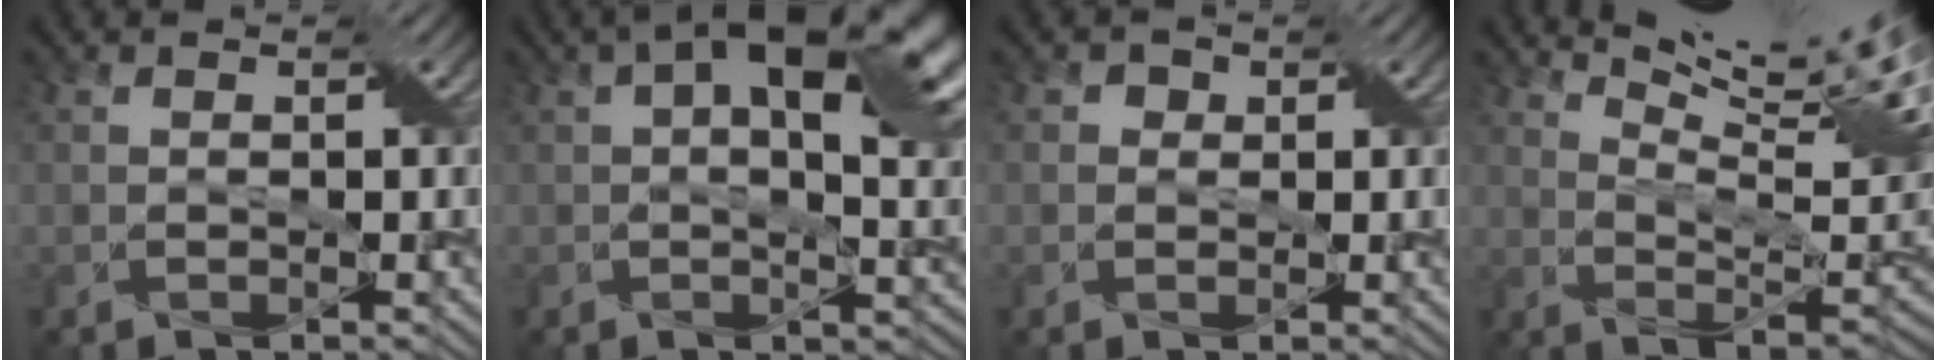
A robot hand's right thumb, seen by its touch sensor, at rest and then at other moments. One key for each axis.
{"total": 14.8, "fx": 5.6, "fy": 7.4, "fz": 11.5, "tx": -0.157, "ty": 0.012, "tz": 0.078}
{"total": 1.5, "fx": 0.4, "fy": 1.4, "fz": 0.2, "tx": -0.003, "ty": -0.001, "tz": 0.003}
{"total": 16.1, "fx": 10.4, "fy": 3.7, "fz": 11.8, "tx": -0.190, "ty": 0.006, "tz": 0.154}